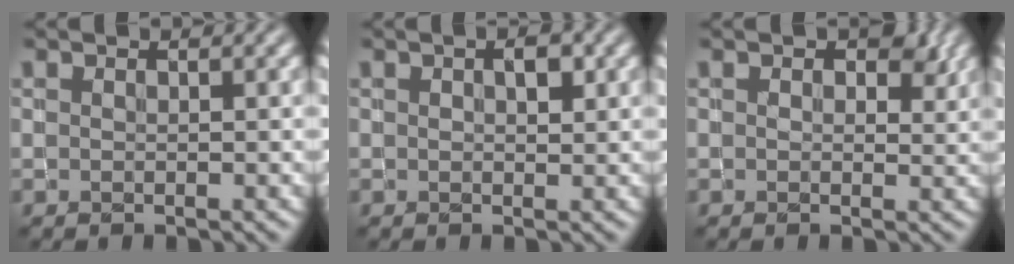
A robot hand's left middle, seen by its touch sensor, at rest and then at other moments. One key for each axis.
{"total": 1.6, "fx": 0.4, "fy": 0.9, "fz": 1.3, "tx": -0.019, "ty": 0.004, "tz": 0.008}
{"total": 2.3, "fx": 0.8, "fy": 1.6, "fz": 1.4, "tx": -0.017, "ty": -0.001, "tz": 0.014}